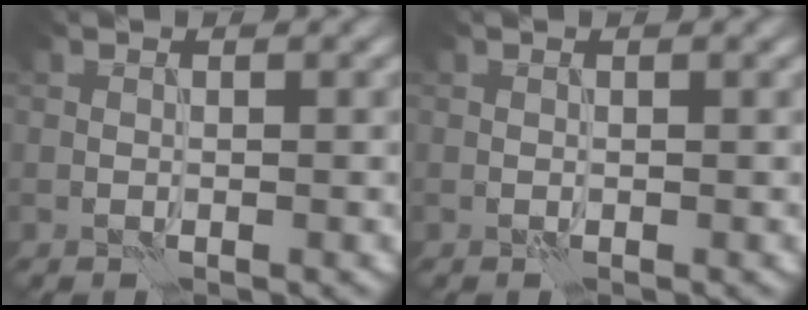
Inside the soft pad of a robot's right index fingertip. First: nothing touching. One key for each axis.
{"total": 0.0}